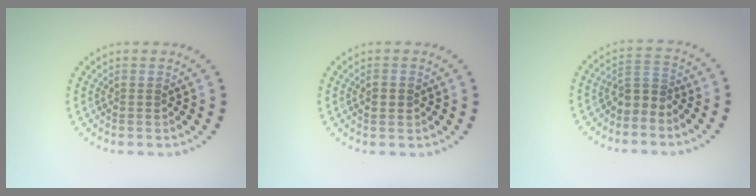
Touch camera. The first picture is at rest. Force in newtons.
{"total": 1.8, "press": 1.8, "slide": 0.1}
{"total": 2.1, "press": 1.6, "slide": 1.3}